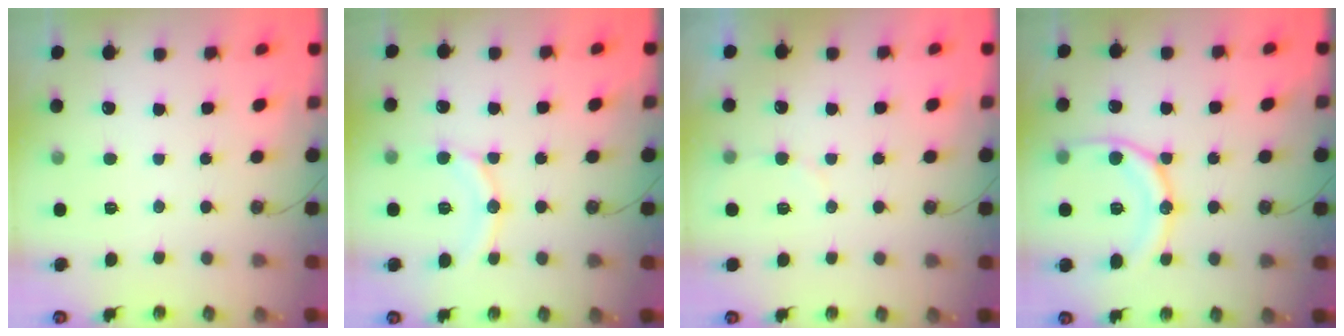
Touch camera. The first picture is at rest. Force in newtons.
{"total": 11.1, "press": 11.1, "slide": 1.1}
{"total": 3.0, "press": 3.0, "slide": 0.2}
{"total": 15.1, "press": 15.1, "slide": 1.5}